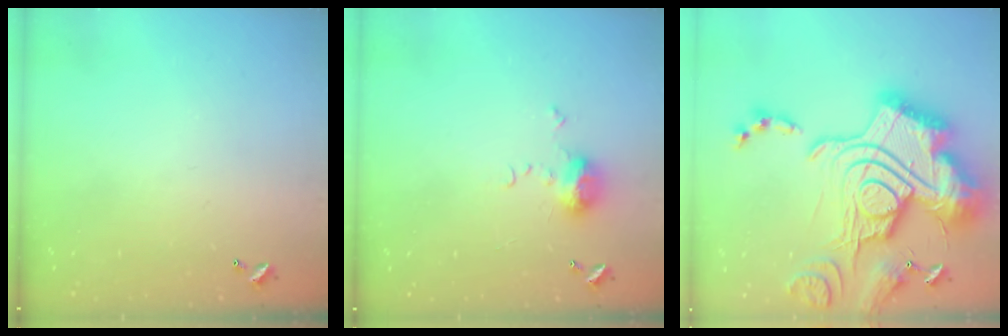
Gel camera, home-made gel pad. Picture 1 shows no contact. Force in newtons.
{"total": 6.2, "press": 6.2, "slide": 0.7}
{"total": 4.8, "press": 4.1, "slide": 2.6}